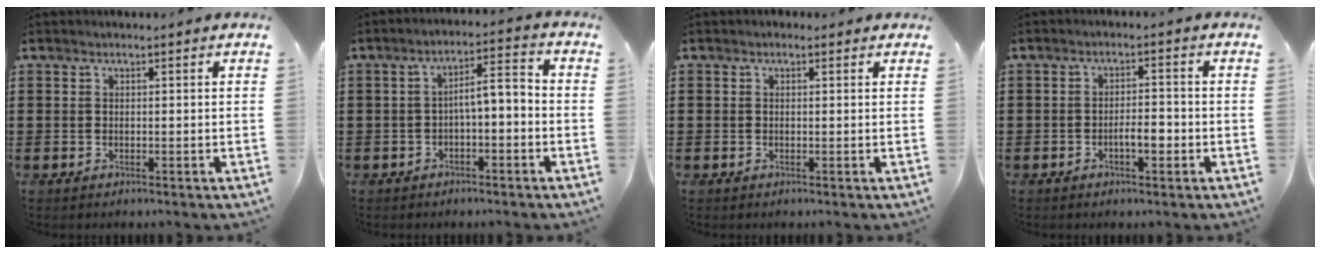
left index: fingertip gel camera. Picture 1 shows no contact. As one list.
[{"total": 3.8, "force": [-1.8, 1.0, 3.2], "torque": [-0.065, 0.011, -0.040]}, {"total": 1.2, "force": [0.3, 1.1, 0.2], "torque": [-0.008, 0.007, 0.006]}, {"total": 3.5, "force": [-1.3, 1.2, 3.0], "torque": [-0.055, 0.008, -0.025]}]